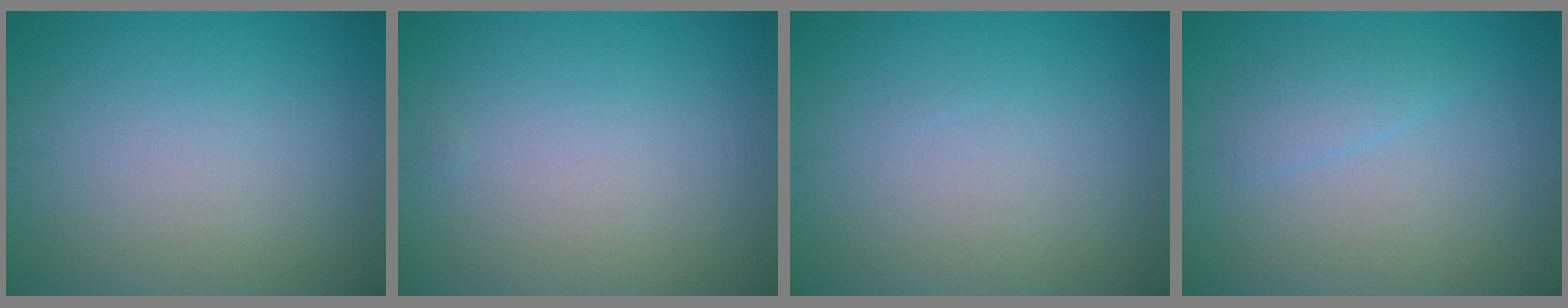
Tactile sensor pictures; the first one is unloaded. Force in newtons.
{"total": 0.0}
{"total": 0.0}
{"total": 1.6, "press": 1.6, "slide": 0.0}